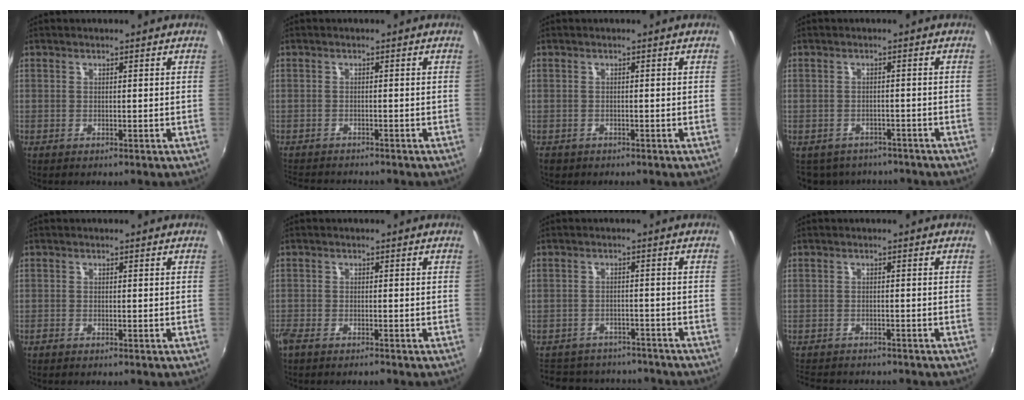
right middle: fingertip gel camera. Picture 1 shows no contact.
{"total": 5.4, "force": [-5.1, 0.8, 1.6], "torque": [-0.045, -0.018, -0.083]}
{"total": 1.6, "force": [-0.9, 1.2, 0.5], "torque": [-0.015, -0.005, -0.013]}
{"total": 7.3, "force": [-5.8, 3.9, 1.9], "torque": [-0.048, -0.010, -0.075]}
{"total": 0.6, "force": [-0.6, 0.2, 0.2], "torque": [-0.004, -0.002, -0.014]}
{"total": 3.1, "force": [-2.7, 0.6, 1.5], "torque": [-0.043, -0.012, -0.055]}
{"total": 14.3, "force": [-12.3, 5.7, 4.5], "torque": [-0.106, 0.014, -0.164]}
{"total": 6.7, "force": [-6.2, 1.9, 2.1], "torque": [-0.056, -0.015, -0.094]}